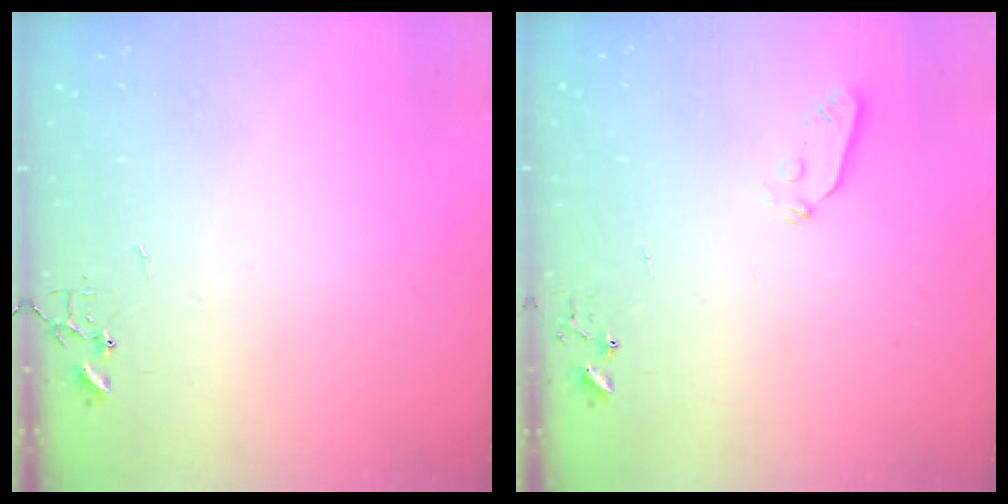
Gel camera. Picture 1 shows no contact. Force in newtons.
{"total": 4.2, "press": 4.2, "slide": 0.5}